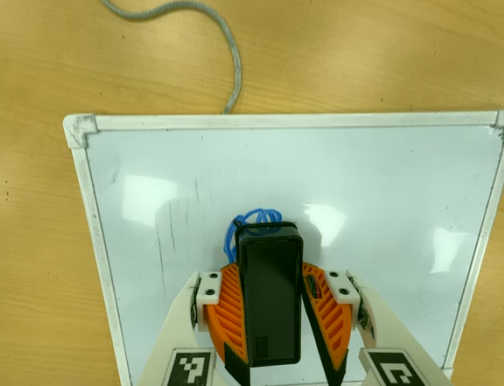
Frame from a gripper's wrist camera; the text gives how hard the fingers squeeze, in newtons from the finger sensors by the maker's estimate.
{"total": 12.7, "left": 13.6, "right": 11.7}